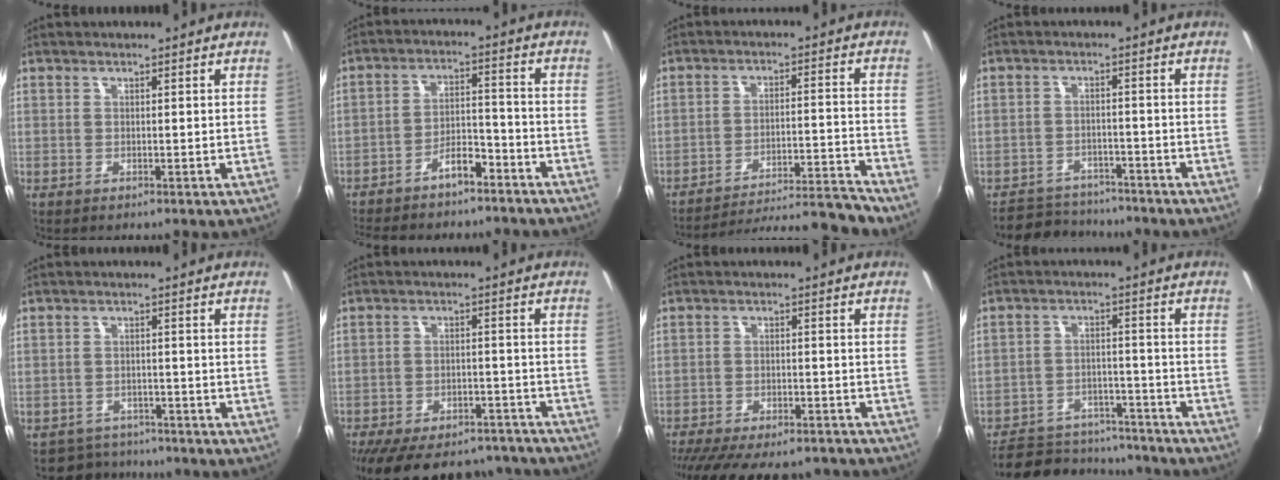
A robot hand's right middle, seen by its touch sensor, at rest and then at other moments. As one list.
[{"total": 12.4, "force": [-10.4, 4.2, 5.3], "torque": [-0.117, 0.031, -0.157]}, {"total": 15.4, "force": [-14.4, -0.4, 5.3], "torque": [-0.085, -0.005, -0.216]}, {"total": 8.1, "force": [-7.2, 3.6, 1.2], "torque": [-0.044, 0.013, -0.106]}, {"total": 5.2, "force": [-4.5, 2.4, -0.3], "torque": [-0.010, 0.008, -0.075]}, {"total": 22.5, "force": [-18.9, 8.5, 8.6], "torque": [-0.184, 0.010, -0.243]}, {"total": 17.7, "force": [-14.8, 5.6, 7.9], "torque": [-0.168, -0.026, -0.207]}, {"total": 16.1, "force": [-13.5, 7.1, 5.0], "torque": [-0.121, 0.022, -0.178]}]